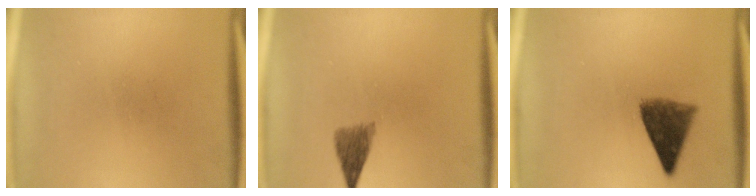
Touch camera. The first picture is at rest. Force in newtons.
{"total": 3.2}
{"total": 7.1}